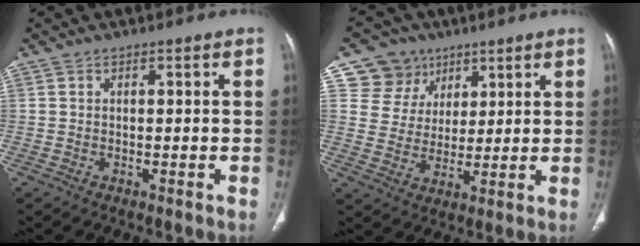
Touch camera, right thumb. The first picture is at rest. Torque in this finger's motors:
{"motor_torque": [-0.77, 0.93, 0.13, -0.32, -0.17]}